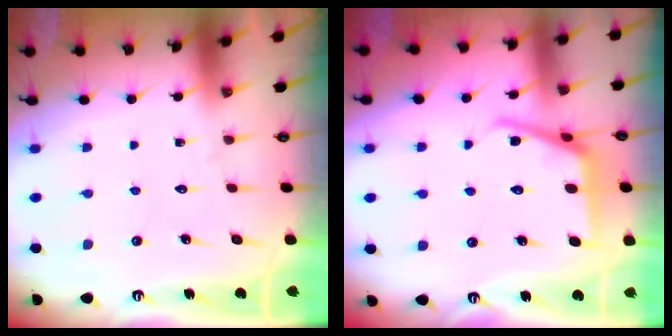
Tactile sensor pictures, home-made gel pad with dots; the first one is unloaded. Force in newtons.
{"total": 9.3, "press": 9.3, "slide": 0.5}